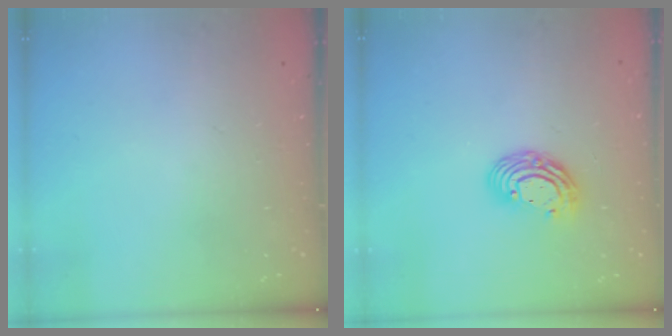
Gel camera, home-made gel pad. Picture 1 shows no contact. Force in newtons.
{"total": 9.2, "press": 9.2, "slide": 0.6}